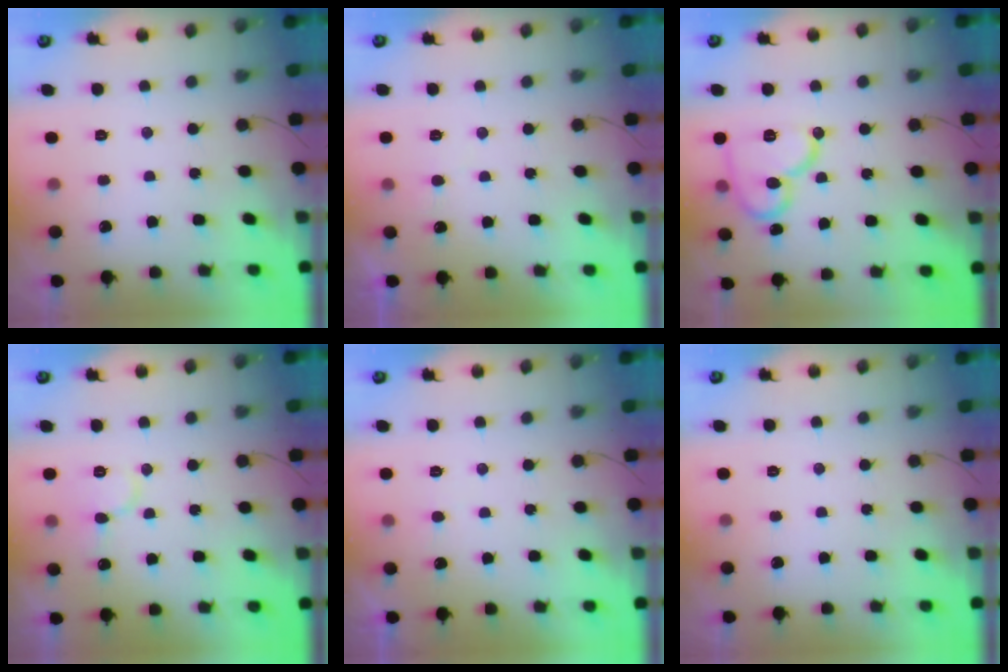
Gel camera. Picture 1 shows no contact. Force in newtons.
{"total": 4.6, "press": 4.6, "slide": 0.3}
{"total": 14.7, "press": 14.6, "slide": 1.8}
{"total": 8.8, "press": 8.7, "slide": 1.2}
{"total": 3.3, "press": 3.3, "slide": 0.2}
{"total": 0.0}